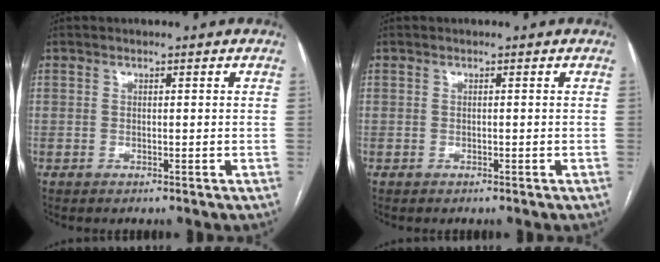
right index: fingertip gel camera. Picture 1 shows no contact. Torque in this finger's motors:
{"motor_torque": [0.00, 0.00, 0.00, 0.00]}